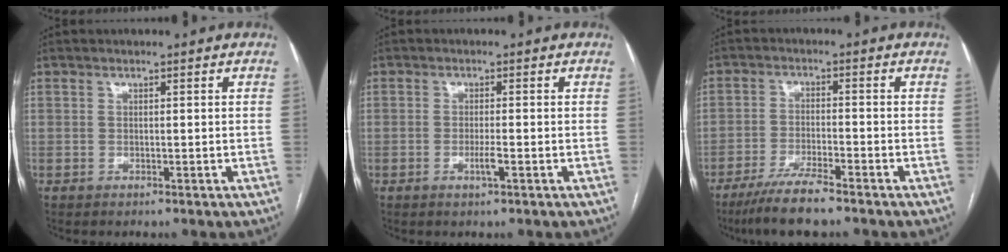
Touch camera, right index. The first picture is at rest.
{"total": 2.0, "force": [-0.7, 0.0, 1.8], "torque": [-0.035, -0.003, -0.013]}
{"total": 7.0, "force": [-5.5, 0.4, 4.3], "torque": [-0.085, -0.019, -0.102]}